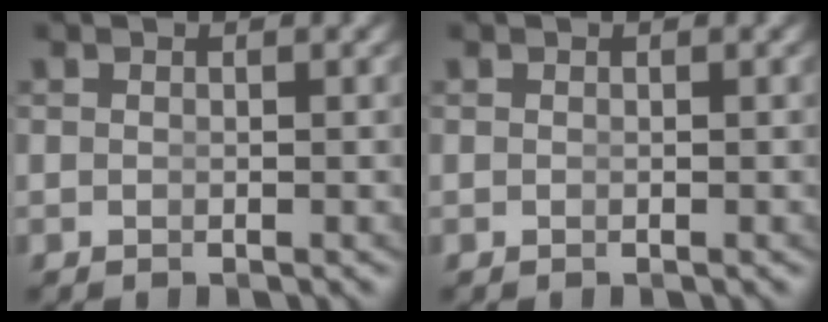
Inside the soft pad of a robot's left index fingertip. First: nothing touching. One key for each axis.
{"total": 0.0}